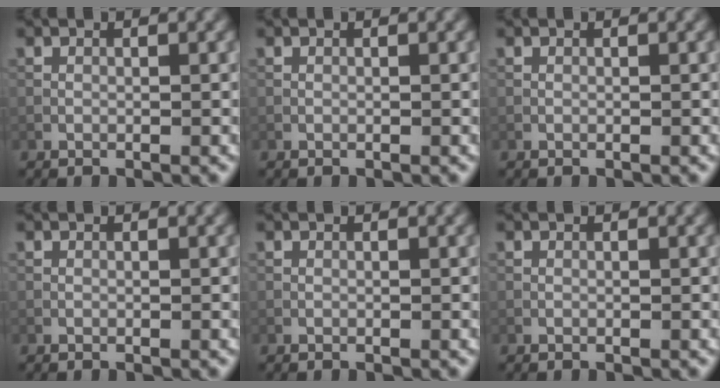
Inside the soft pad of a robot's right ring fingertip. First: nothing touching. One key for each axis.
{"total": 0.0}
{"total": 0.0}
{"total": 0.0}
{"total": 0.0}
{"total": 0.0}